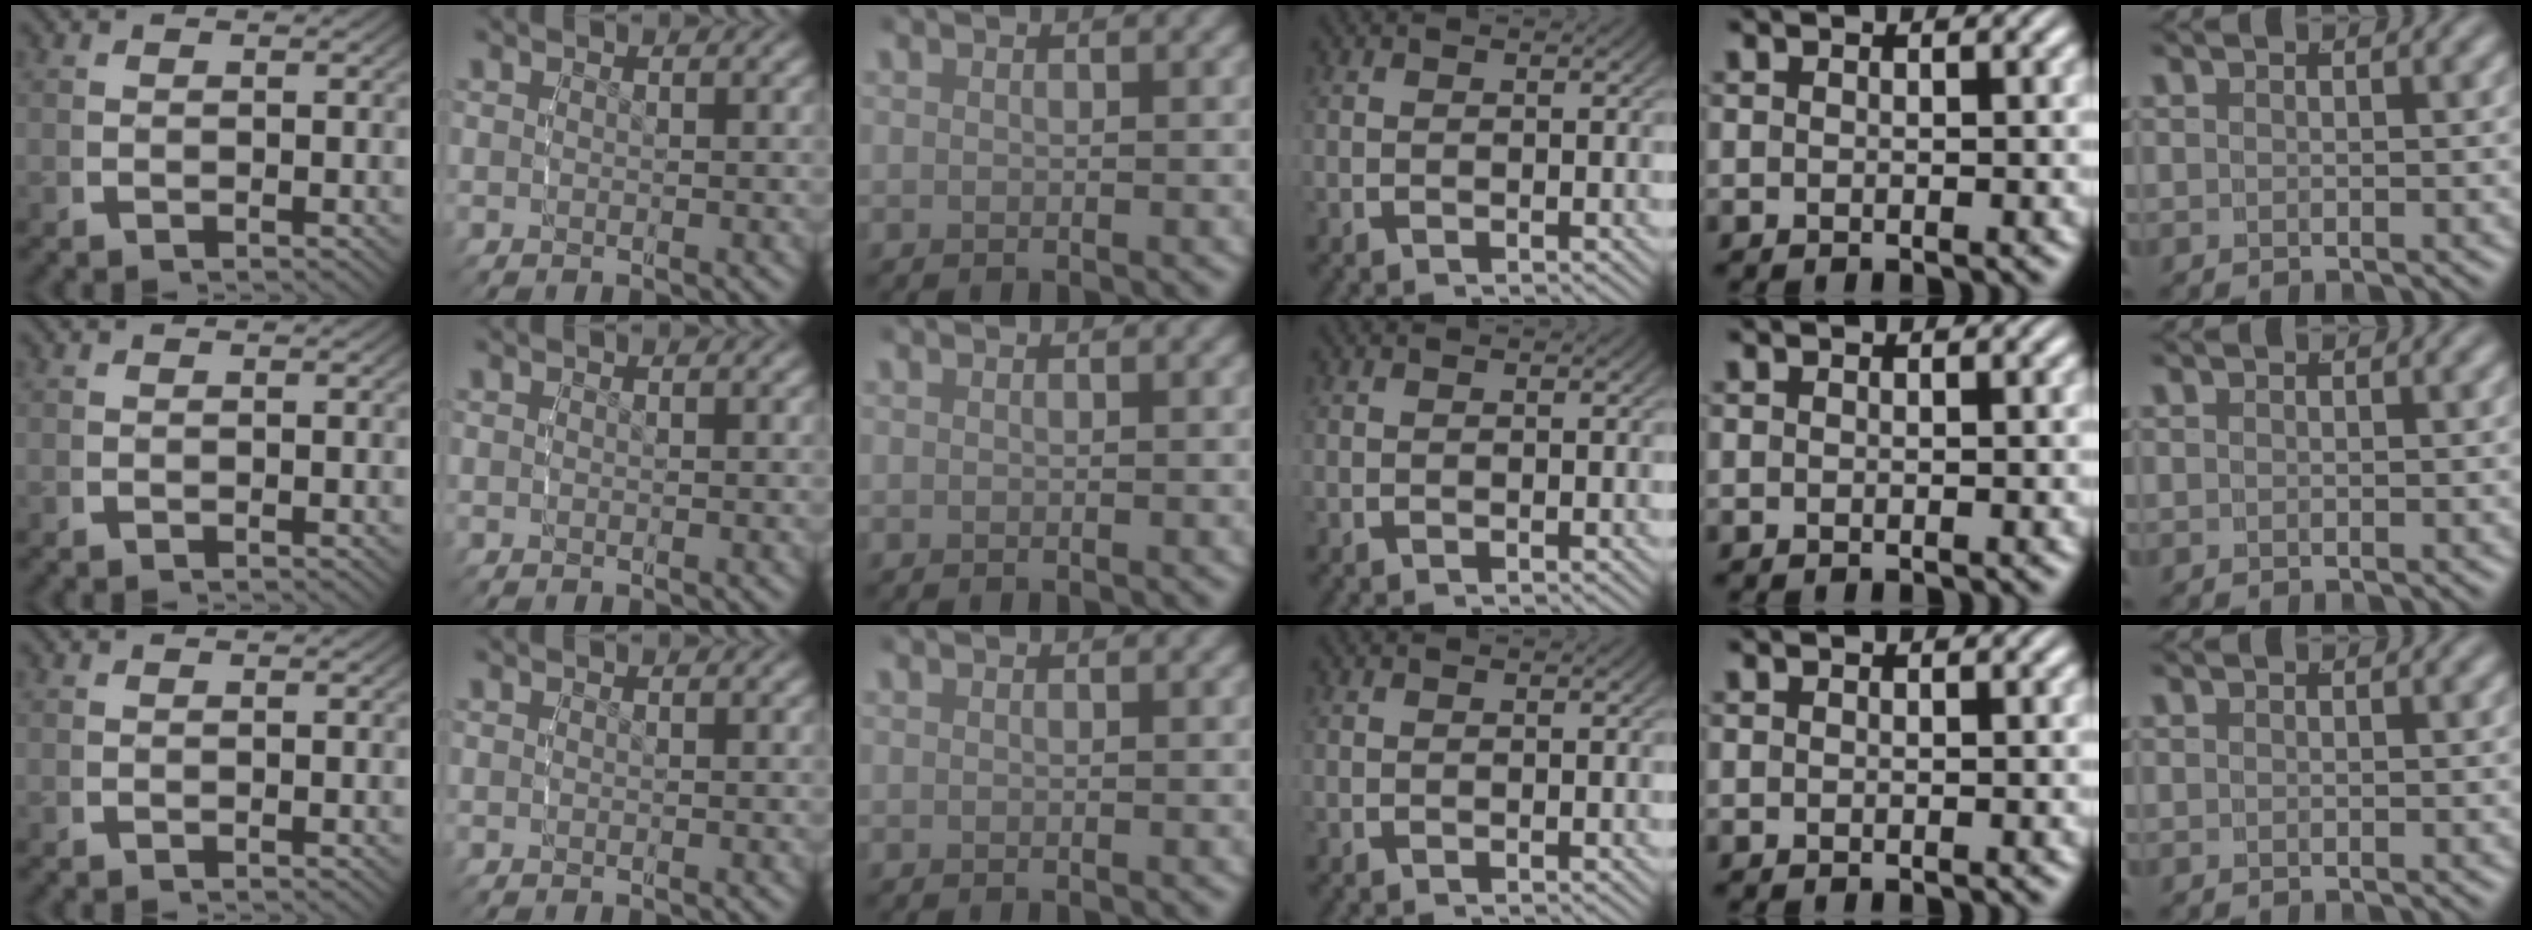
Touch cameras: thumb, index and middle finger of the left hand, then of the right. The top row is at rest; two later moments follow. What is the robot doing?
{"motion": "reach", "object": "router"}